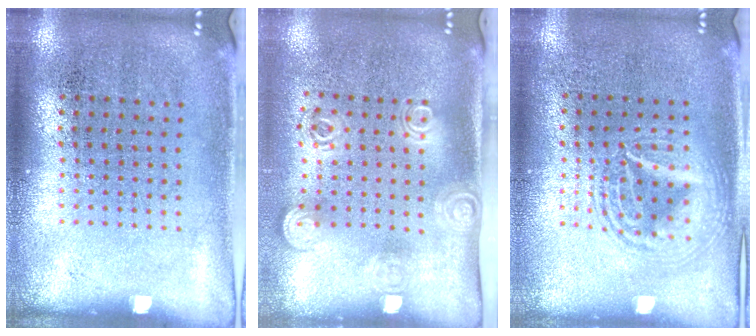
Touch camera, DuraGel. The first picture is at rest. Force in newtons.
{"total": 1.8, "press": 1.3, "slide": 1.3}
{"total": 2.2, "press": 2.2, "slide": 0.2}